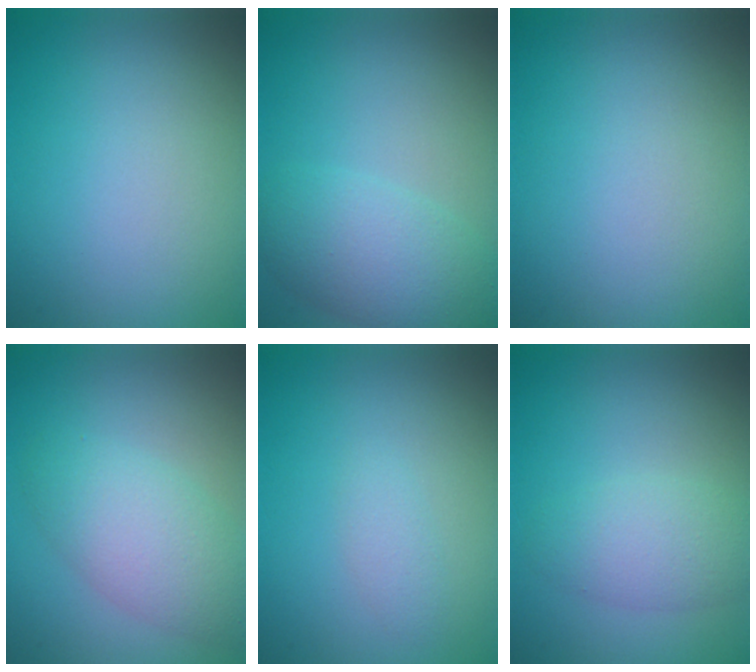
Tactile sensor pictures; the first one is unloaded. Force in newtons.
{"total": 5.0, "press": 5.0, "slide": 0.4}
{"total": 0.0}
{"total": 4.6, "press": 4.6, "slide": 0.3}
{"total": 1.1, "press": 1.1, "slide": 0.1}
{"total": 3.2, "press": 3.2, "slide": 0.0}